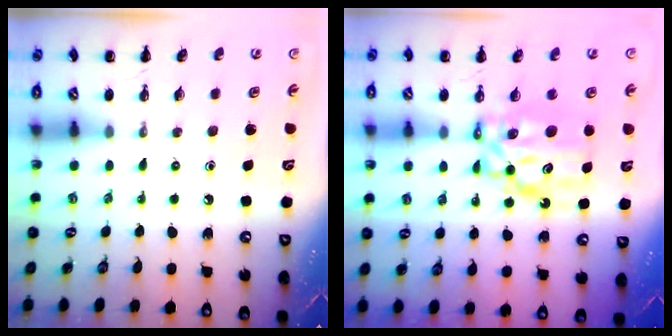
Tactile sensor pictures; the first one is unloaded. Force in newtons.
{"total": 9.0, "press": 8.7, "slide": 2.4}